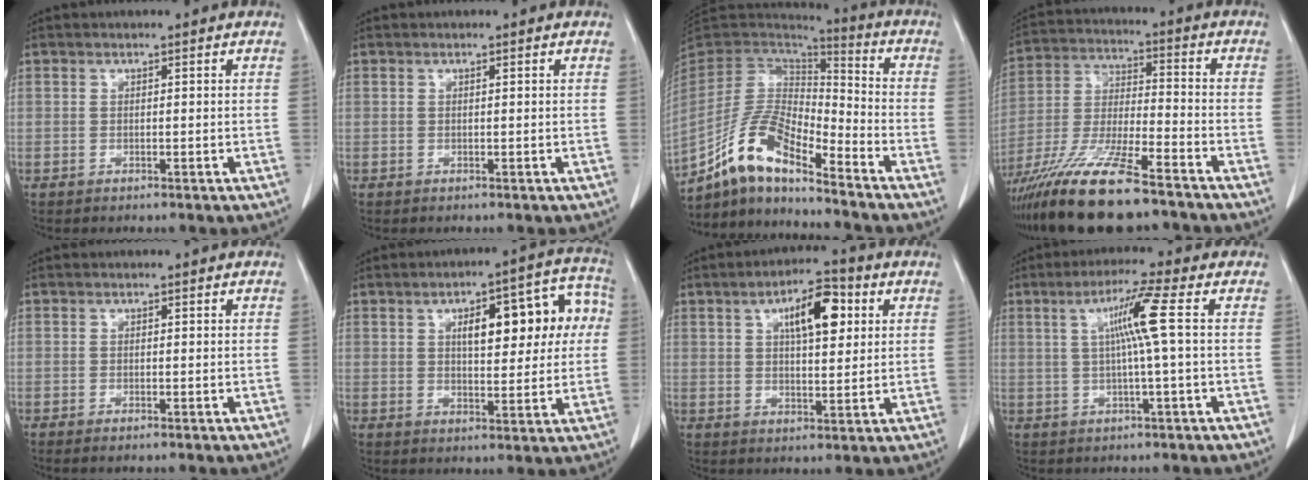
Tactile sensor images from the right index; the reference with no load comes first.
{"total": 0.0}
{"total": 13.2, "force": [-10.0, 2.9, 8.1], "torque": [-0.168, 0.015, -0.188]}
{"total": 18.6, "force": [-14.0, 2.5, 12.1], "torque": [-0.260, -0.040, -0.256]}
{"total": 0.9, "force": [-0.7, 0.0, 0.6], "torque": [-0.014, -0.002, -0.011]}
{"total": 13.1, "force": [2.8, 4.8, 11.9], "torque": [-0.148, 0.042, 0.039]}
{"total": 9.0, "force": [3.2, 3.1, 7.8], "torque": [-0.125, 0.016, 0.051]}
{"total": 6.7, "force": [1.2, -1.1, 6.6], "torque": [-0.120, 0.009, 0.024]}